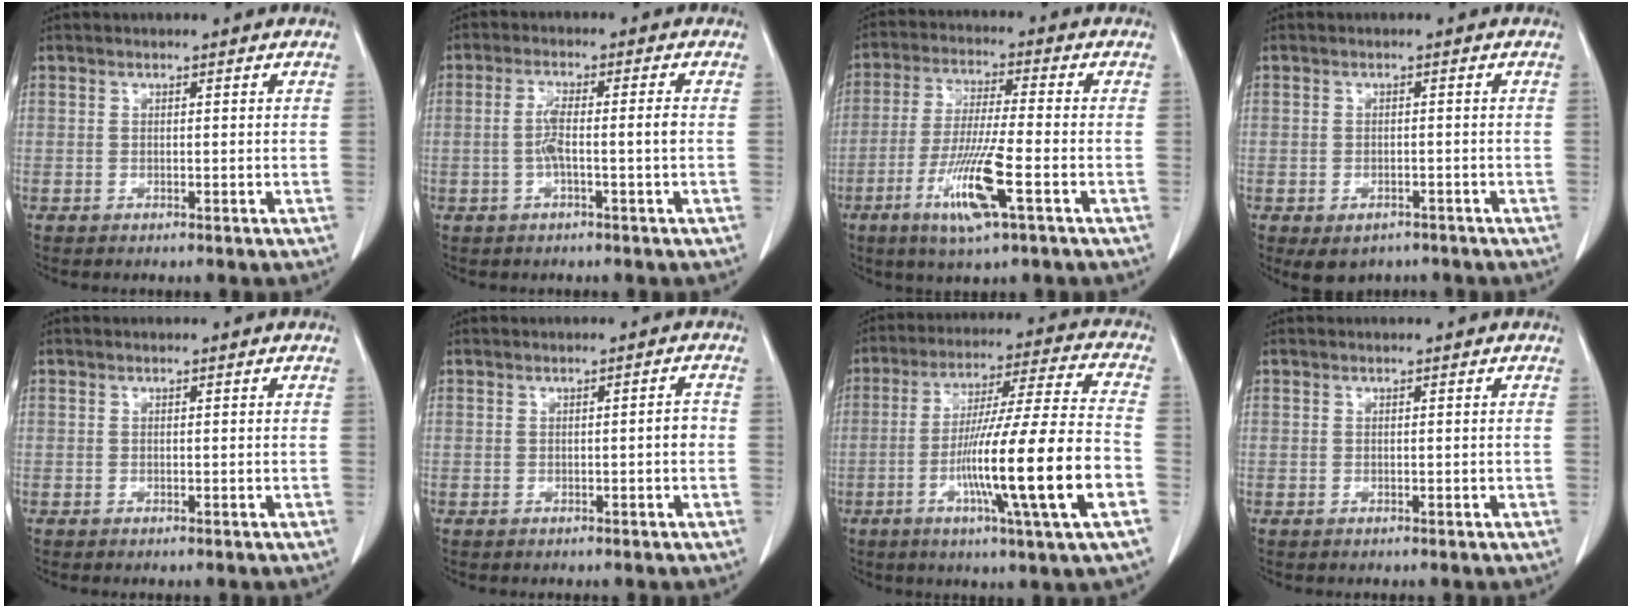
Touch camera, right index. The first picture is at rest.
{"total": 4.3, "force": [-0.8, 0.0, 4.3], "torque": [-0.084, 0.009, -0.014]}
{"total": 10.9, "force": [-4.5, 0.3, 9.9], "torque": [-0.195, -0.020, -0.085]}
{"total": 4.4, "force": [-3.1, 2.6, 1.7], "torque": [-0.024, -0.002, -0.039]}
{"total": 0.0}
{"total": 1.5, "force": [-0.3, 0.3, 1.4], "torque": [-0.016, 0.002, -0.005]}
{"total": 18.9, "force": [-5.7, -0.9, 18.0], "torque": [-0.305, -0.010, -0.100]}
{"total": 0.0}